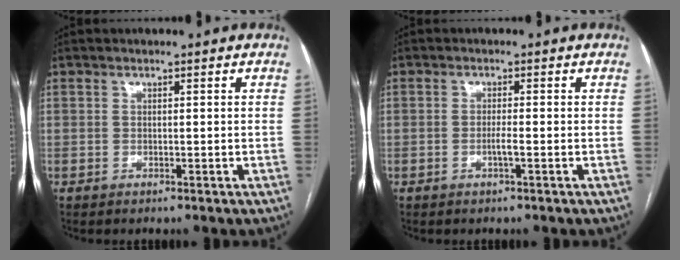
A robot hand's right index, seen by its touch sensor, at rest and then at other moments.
{"total": 1.7, "force": [-0.6, -0.1, 1.6], "torque": [-0.032, -0.001, -0.011]}